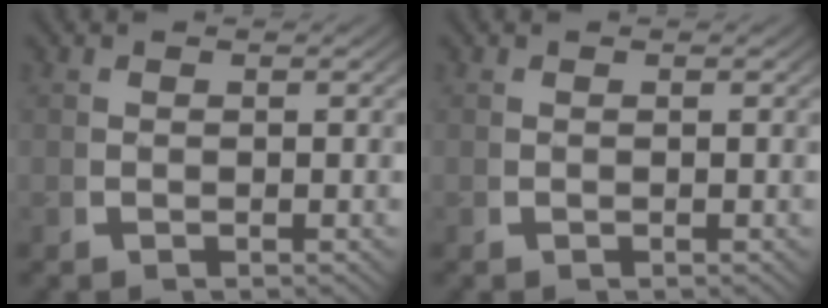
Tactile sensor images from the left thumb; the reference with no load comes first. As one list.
[{"total": 0.0}]